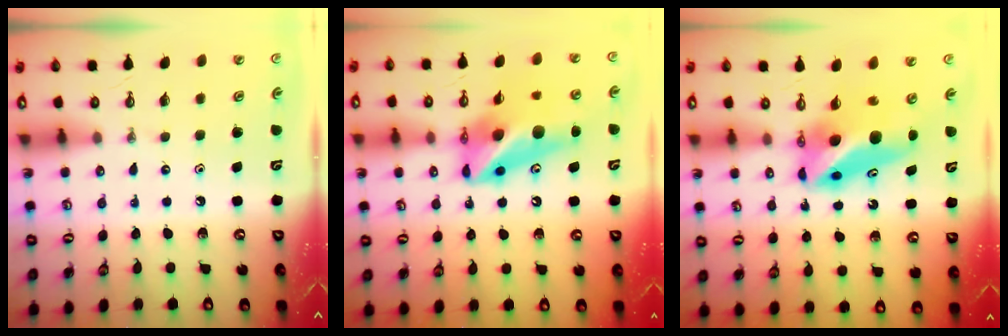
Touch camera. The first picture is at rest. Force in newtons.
{"total": 14.1, "press": 13.9, "slide": 2.0}
{"total": 8.7, "press": 8.5, "slide": 1.8}